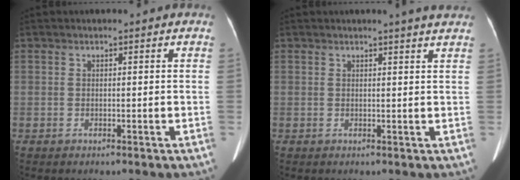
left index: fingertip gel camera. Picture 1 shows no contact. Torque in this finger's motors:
{"motor_torque": [0.16, -0.30, 0.00, 0.00]}